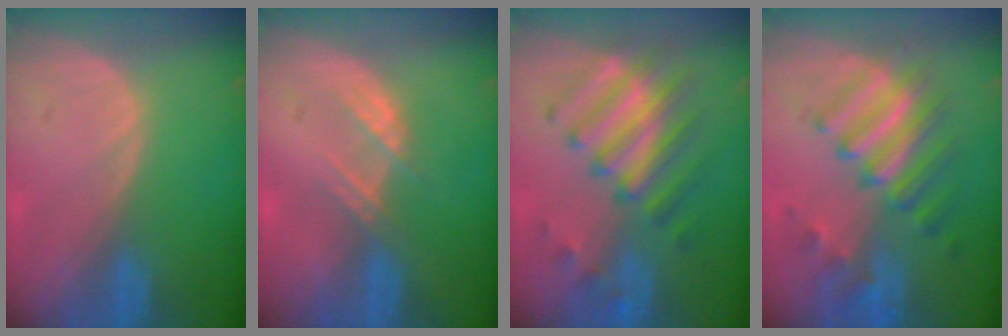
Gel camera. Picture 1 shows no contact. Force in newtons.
{"total": 2.7, "press": 2.7, "slide": 0.3}
{"total": 8.2, "press": 8.1, "slide": 1.2}
{"total": 9.5, "press": 8.4, "slide": 4.4}